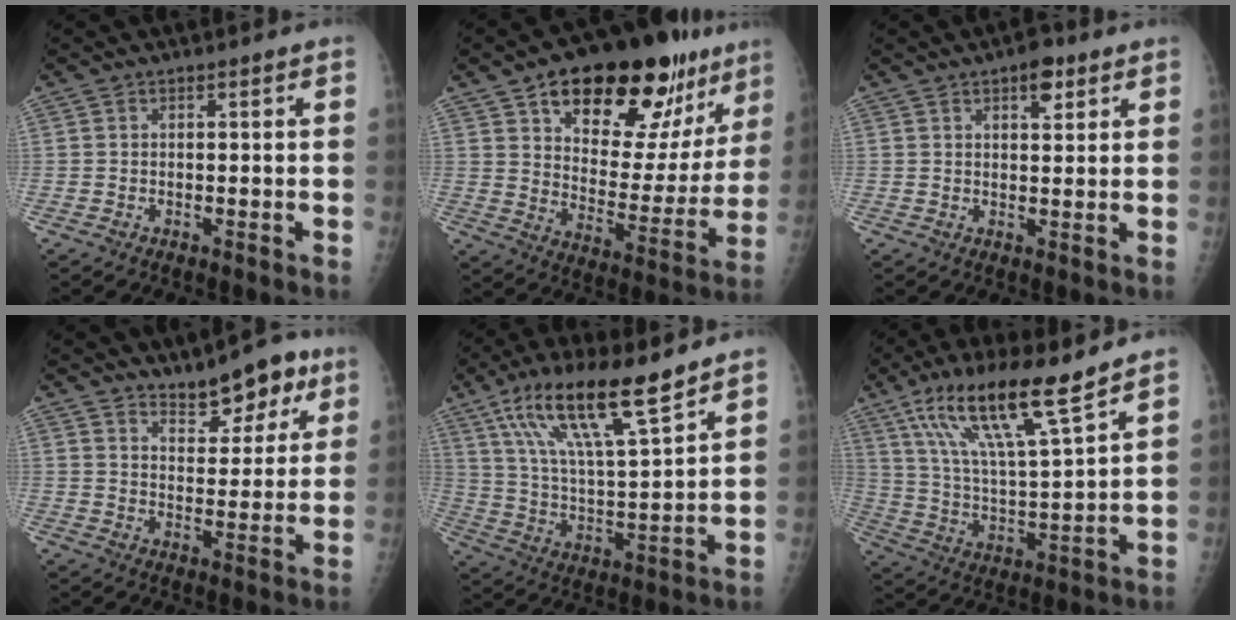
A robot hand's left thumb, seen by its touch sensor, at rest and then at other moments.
{"total": 27.3, "force": [16.5, 12.9, 17.6], "torque": [-0.207, -0.046, 0.244]}
{"total": 4.5, "force": [2.6, 2.1, 3.0], "torque": [-0.027, -0.010, 0.033]}
{"total": 9.4, "force": [6.5, 4.4, 5.1], "torque": [-0.040, -0.036, 0.100]}
{"total": 17.7, "force": [11.6, 3.7, 12.8], "torque": [-0.217, -0.049, 0.218]}
{"total": 17.1, "force": [11.4, 2.5, 12.5], "torque": [-0.217, -0.054, 0.215]}